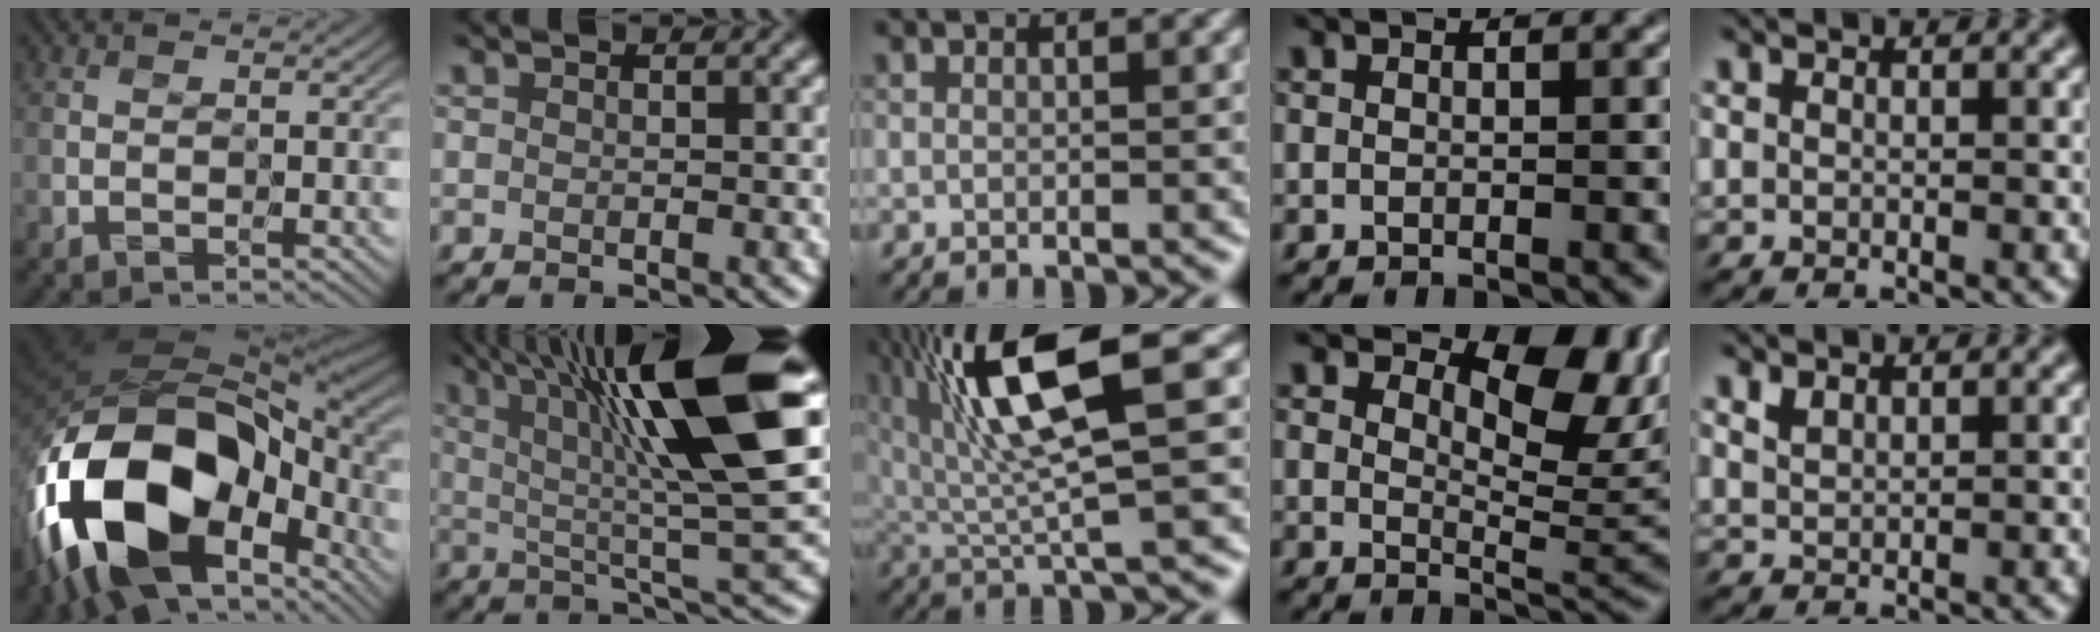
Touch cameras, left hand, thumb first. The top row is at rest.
{"thumb": {"total": 20.4, "force": [-6.7, 11.6, 15.3], "torque": [-0.343, -0.019, -0.107]}, "index": {"total": 14.3, "force": [4.1, 2.6, 13.5], "torque": [-0.197, 0.014, 0.067]}, "middle": {"total": 8.8, "force": [2.2, 1.7, 8.4], "torque": [-0.164, 0.015, 0.061]}, "ring": {"total": 8.7, "force": [4.2, 4.4, 6.2], "torque": [-0.085, -0.002, 0.065]}, "little": {"total": 0.9, "force": [0.7, 0.2, 0.6], "torque": [-0.012, -0.001, 0.013]}}